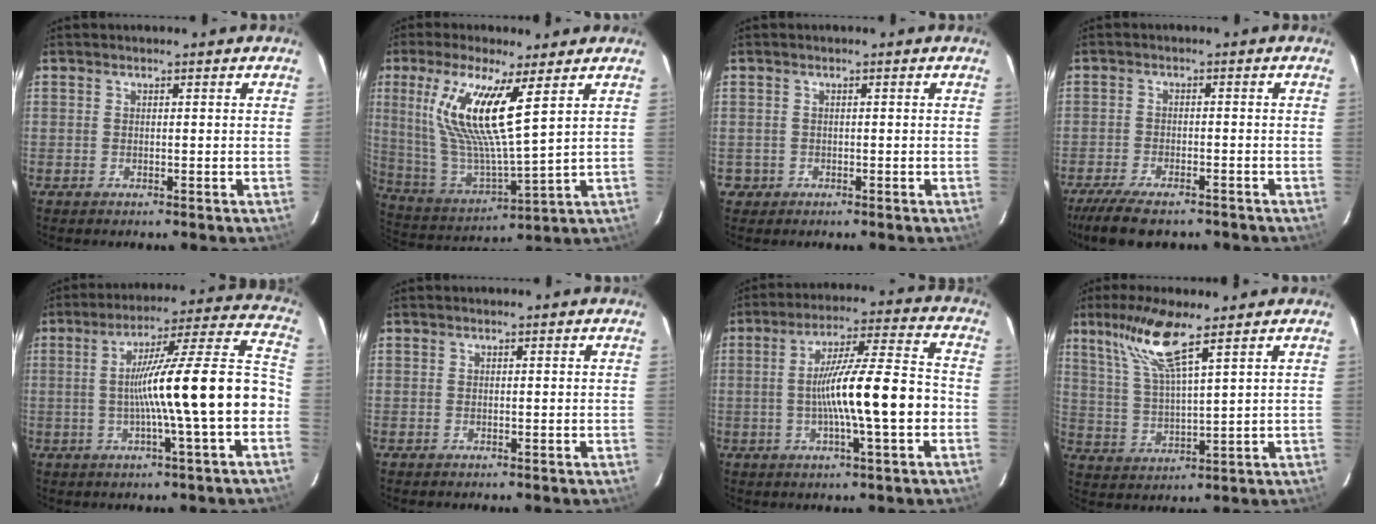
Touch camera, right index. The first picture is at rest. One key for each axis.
{"total": 16.4, "fx": 6.9, "fy": 2.5, "fz": 14.6, "tx": -0.287, "ty": -0.007, "tz": 0.145}
{"total": 2.0, "fx": -0.5, "fy": 1.9, "fz": 0.0, "tx": 0.001, "ty": 0.008, "tz": -0.004}
{"total": 10.8, "fx": -8.8, "fy": 3.2, "fz": 5.5, "tx": -0.128, "ty": -0.025, "tz": -0.148}
{"total": 16.7, "fx": -3.5, "fy": -0.4, "fz": 16.4, "tx": -0.229, "ty": 0.027, "tz": -0.049}
{"total": 0.0}
{"total": 14.1, "fx": -2.9, "fy": 0.8, "fz": 13.8, "tx": -0.224, "ty": 0.007, "tz": -0.043}
{"total": 10.2, "fx": 6.7, "fy": 0.7, "fz": 7.7, "tx": -0.155, "ty": 0.009, "tz": 0.138}